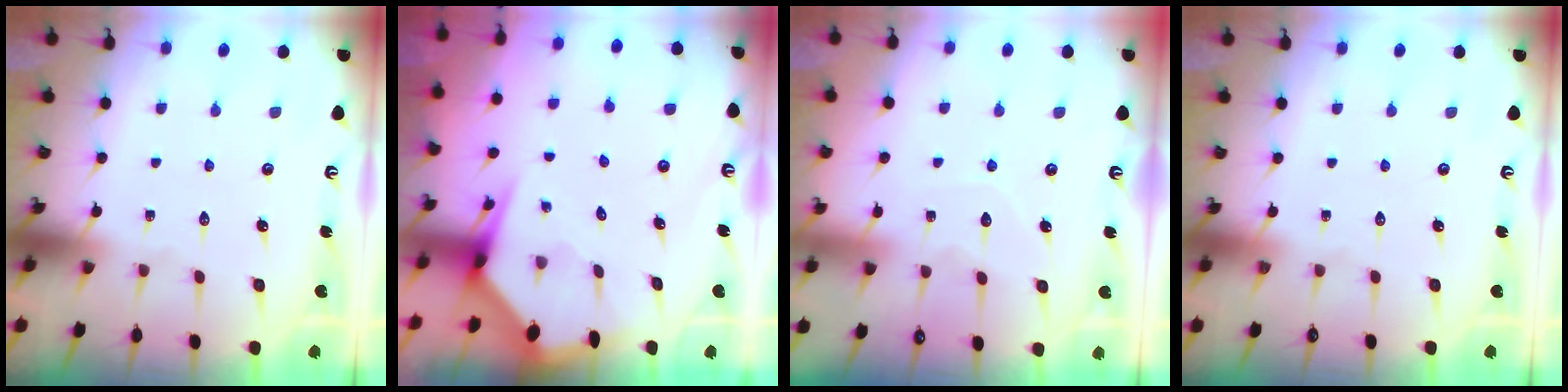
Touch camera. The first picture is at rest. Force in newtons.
{"total": 3.4, "press": 3.4, "slide": 0.5}
{"total": 3.6, "press": 3.6, "slide": 0.3}
{"total": 0.0}